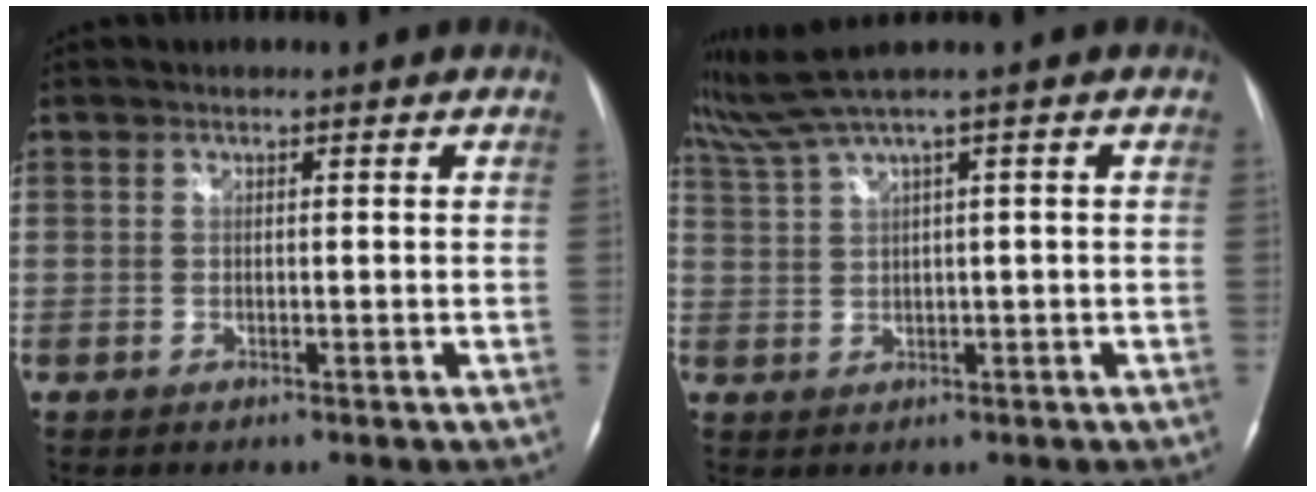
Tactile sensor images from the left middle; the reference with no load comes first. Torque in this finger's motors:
{"motor_torque": [-0.11, -0.25, -0.05, 0.01]}